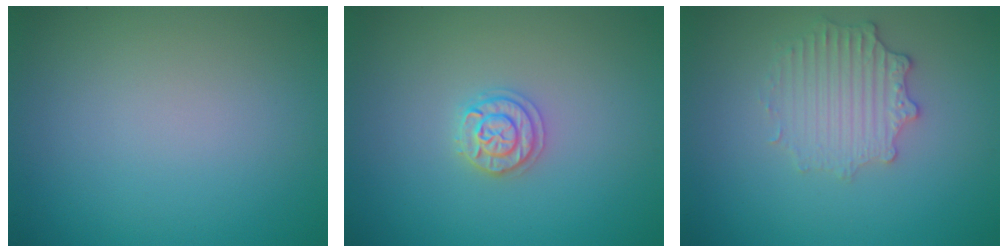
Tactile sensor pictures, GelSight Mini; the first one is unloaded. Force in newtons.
{"total": 2.0, "press": 1.9, "slide": 0.3}
{"total": 2.6, "press": 2.5, "slide": 0.9}